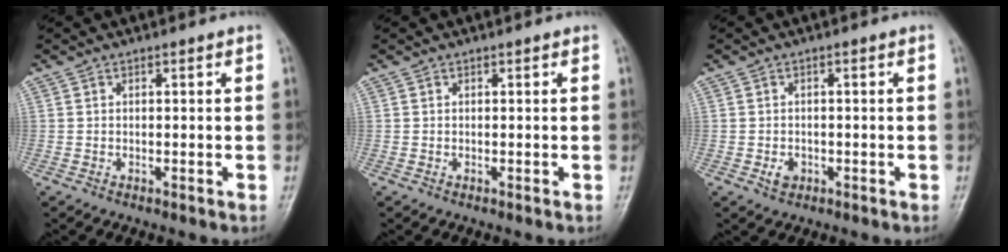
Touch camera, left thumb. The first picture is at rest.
{"total": 0.0}
{"total": 2.1, "force": [-0.8, 1.6, 1.1], "torque": [-0.012, 0.004, -0.010]}